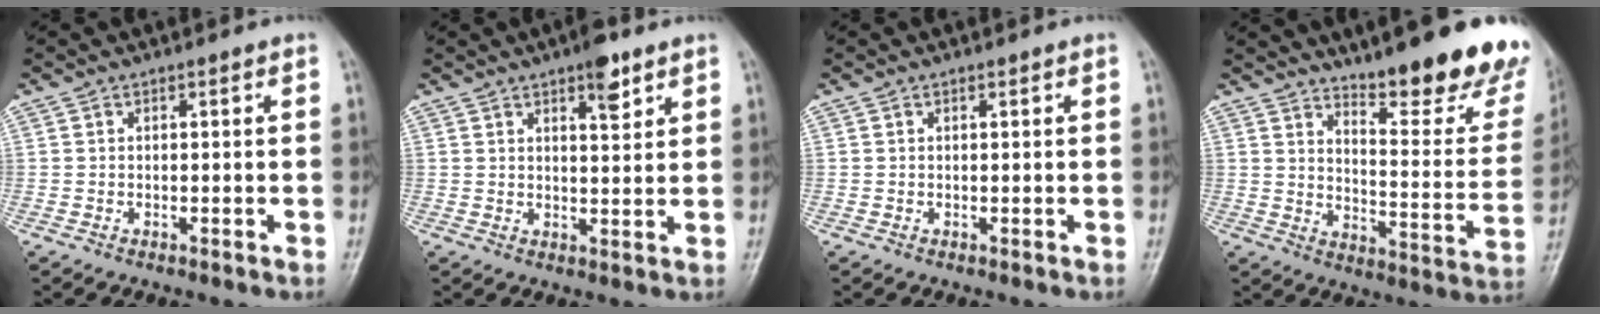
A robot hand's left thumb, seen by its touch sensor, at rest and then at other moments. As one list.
[{"total": 5.4, "force": [3.4, 1.7, 3.8], "torque": [-0.044, -0.019, 0.049]}, {"total": 0.0}, {"total": 20.8, "force": [15.8, 4.7, 12.6], "torque": [-0.135, -0.122, 0.218]}]